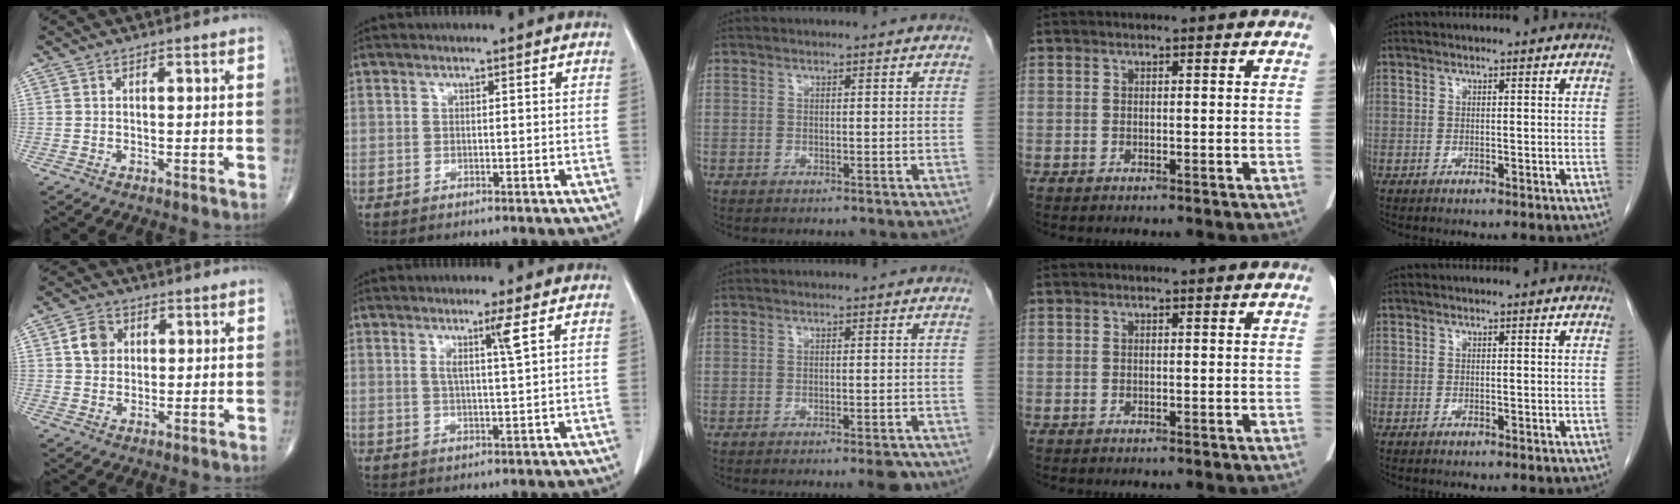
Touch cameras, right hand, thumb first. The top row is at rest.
{"thumb": {"total": 5.2, "force": [1.3, 4.2, 2.7], "torque": [-0.032, 0.001, 0.018]}, "index": {"total": 3.3, "force": [1.4, -0.9, 2.8], "torque": [-0.055, -0.006, 0.028]}, "middle": {"total": 2.8, "force": [-2.3, 0.1, 1.7], "torque": [-0.013, -0.003, -0.030]}}